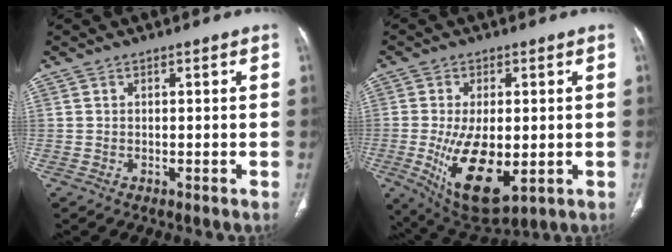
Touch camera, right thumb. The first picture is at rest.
{"total": 14.3, "force": [-2.6, 6.7, 12.3], "torque": [-0.212, -0.021, -0.022]}